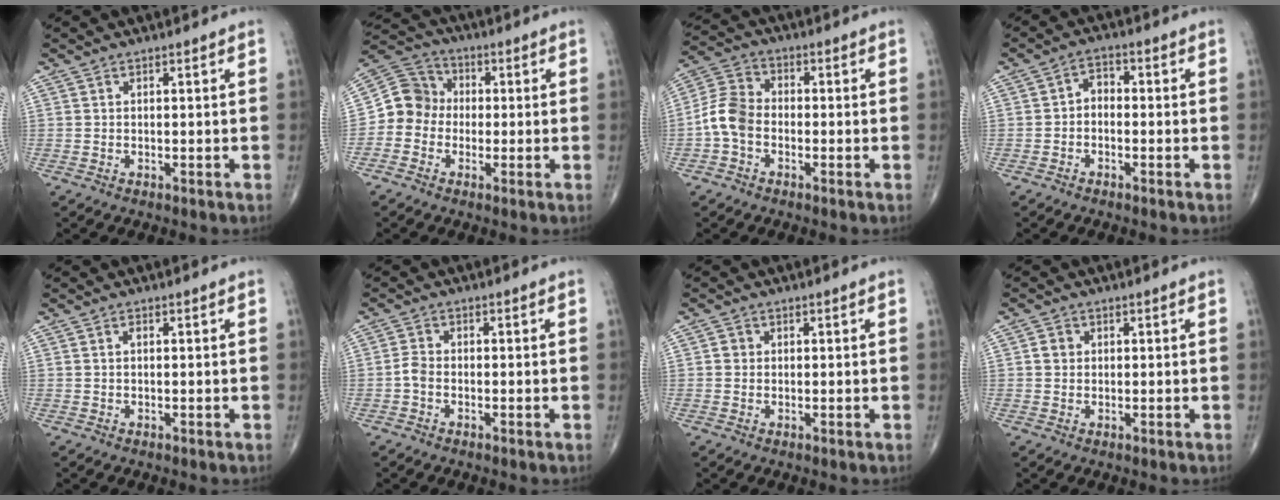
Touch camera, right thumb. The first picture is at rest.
{"total": 8.0, "force": [-1.3, 7.4, 2.7], "torque": [-0.027, 0.035, -0.038]}
{"total": 7.2, "force": [-2.0, 5.1, 4.7], "torque": [-0.087, 0.025, -0.054]}
{"total": 3.1, "force": [-0.8, 2.3, 2.0], "torque": [-0.018, 0.021, -0.029]}
{"total": 0.7, "force": [0.1, 0.4, 0.6], "torque": [-0.010, 0.001, 0.001]}
{"total": 2.0, "force": [-0.8, 1.3, 1.4], "torque": [-0.029, 0.007, -0.023]}
{"total": 1.4, "force": [0.1, 1.3, 0.4], "torque": [0.000, 0.002, 0.000]}
{"total": 2.0, "force": [0.3, 1.8, 0.8], "torque": [-0.005, 0.002, 0.003]}